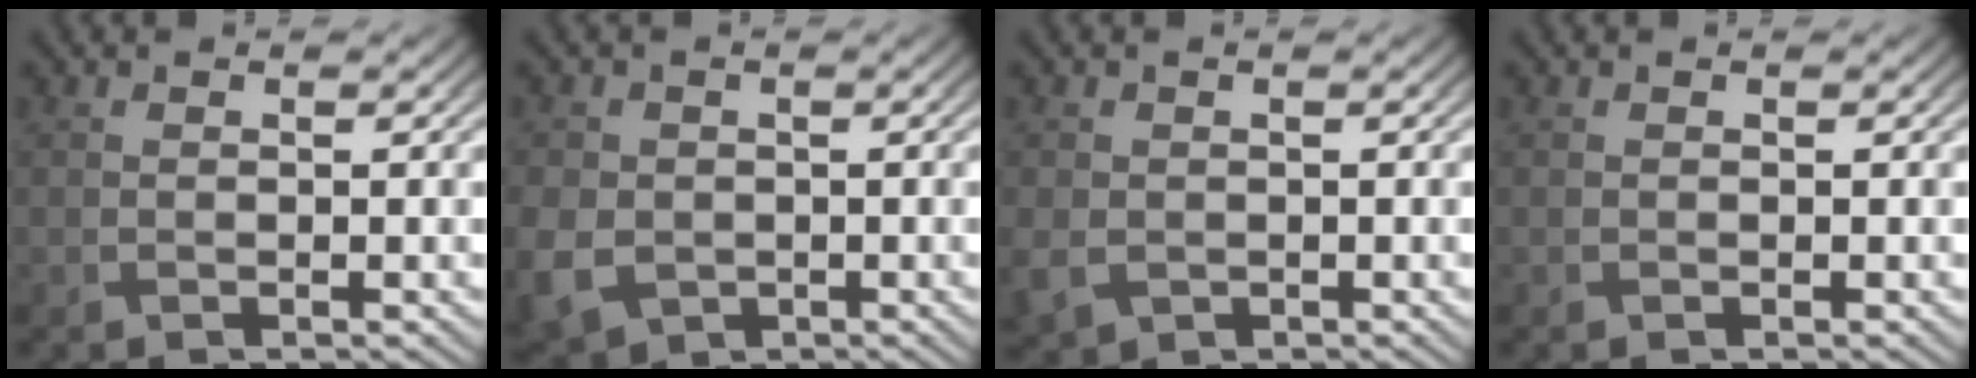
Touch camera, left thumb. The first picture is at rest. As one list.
[{"total": 6.0, "force": [-1.4, 5.1, 2.9], "torque": [-0.100, -0.024, -0.026]}, {"total": 3.0, "force": [-0.8, 2.6, 1.5], "torque": [-0.050, -0.012, -0.017]}, {"total": 0.0}]